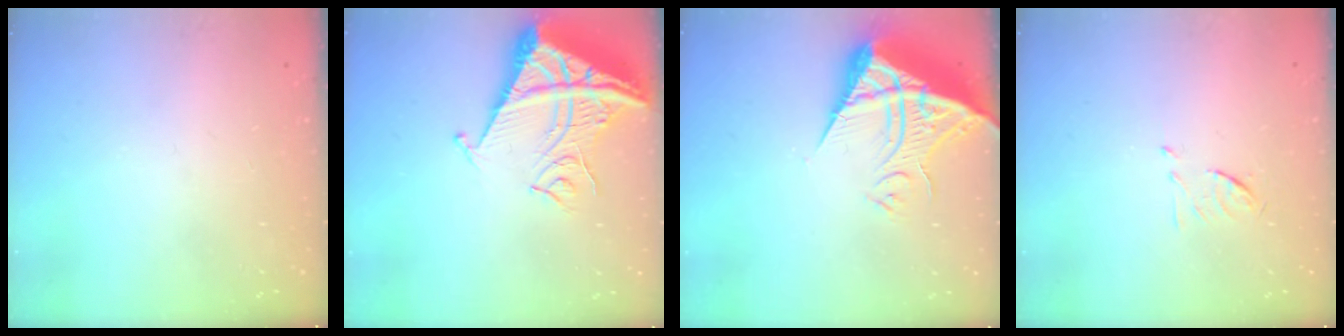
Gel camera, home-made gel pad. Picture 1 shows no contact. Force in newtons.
{"total": 11.9, "press": 11.8, "slide": 1.2}
{"total": 13.9, "press": 13.9, "slide": 1.3}
{"total": 6.3, "press": 6.2, "slide": 1.0}